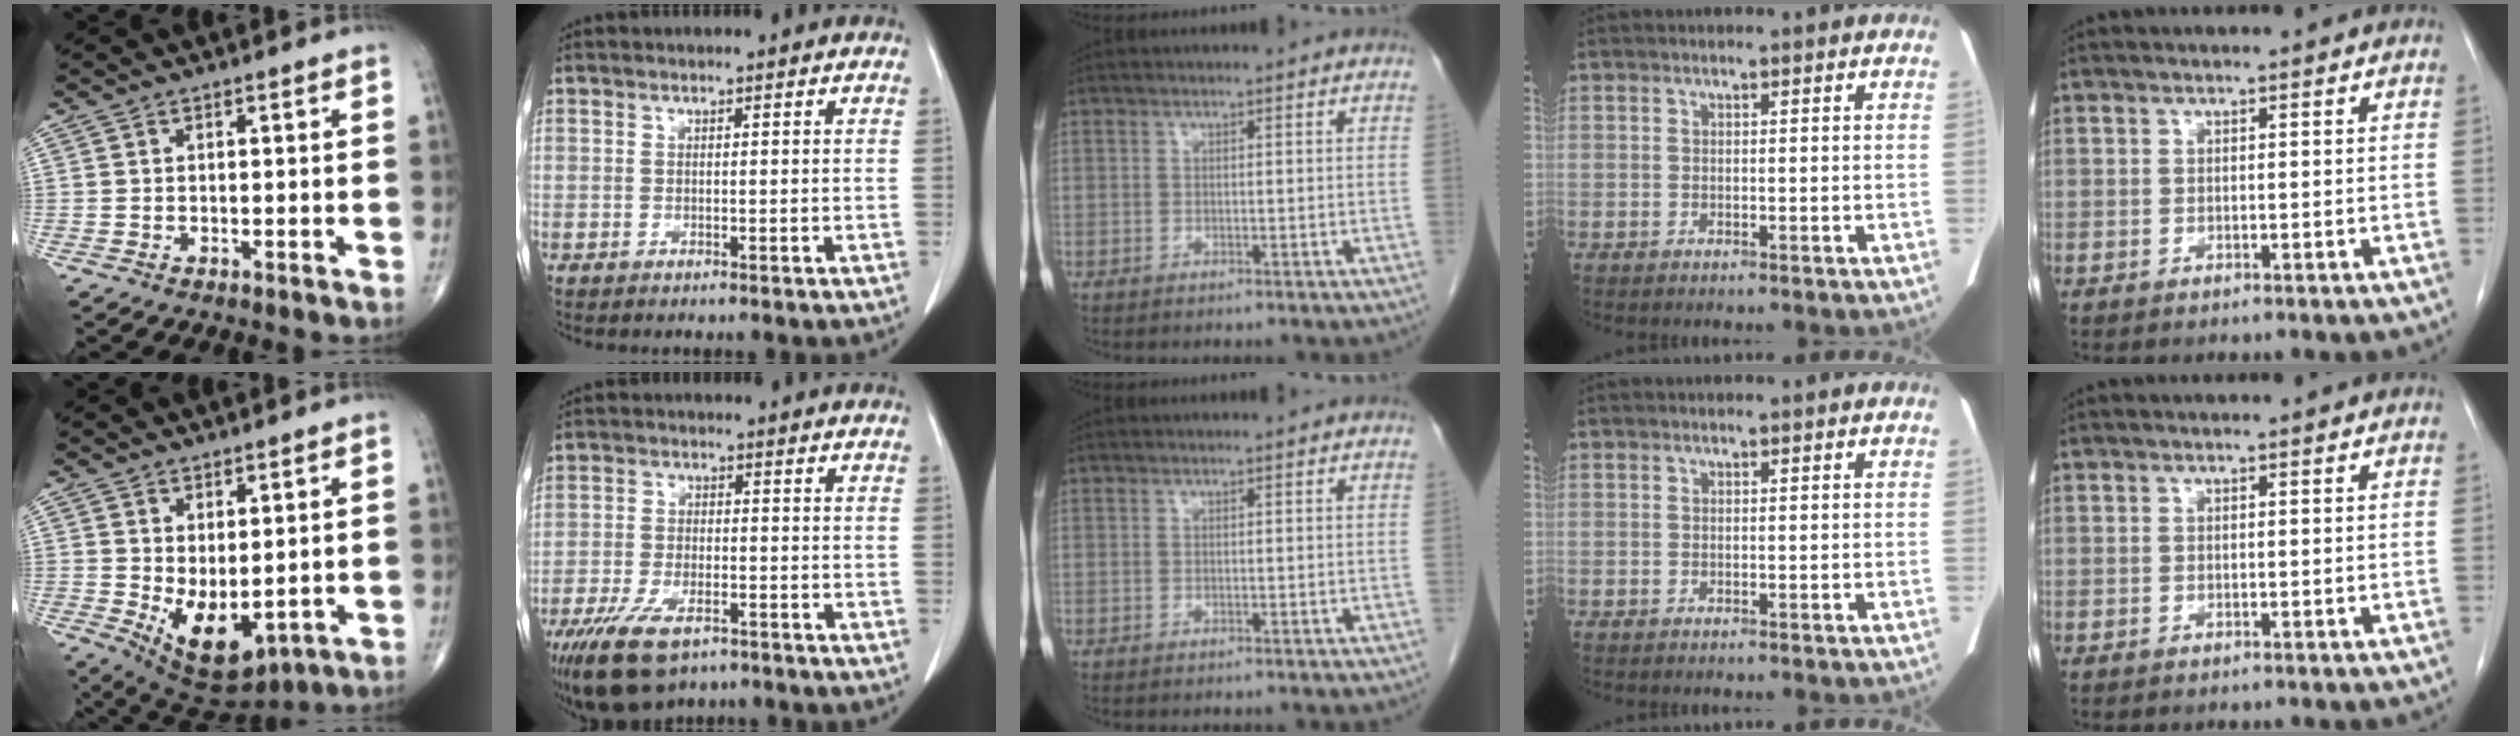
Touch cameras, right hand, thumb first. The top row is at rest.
{"thumb": {"total": 10.0, "force": [-0.6, 5.3, 8.5], "torque": [-0.124, -0.017, 0.018]}, "index": {"total": 10.6, "force": [-6.9, 4.2, 6.8], "torque": [-0.133, -0.016, -0.119]}}